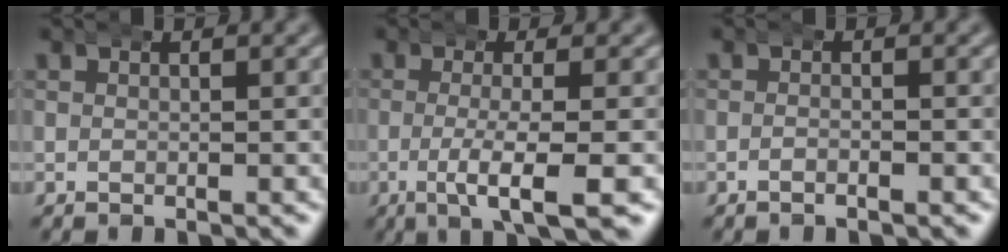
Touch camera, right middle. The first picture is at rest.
{"total": 5.4, "force": [-1.8, 0.7, 5.0], "torque": [-0.085, -0.014, -0.027]}
{"total": 1.0, "force": [-0.8, 0.1, 0.6], "torque": [-0.006, 0.002, -0.022]}